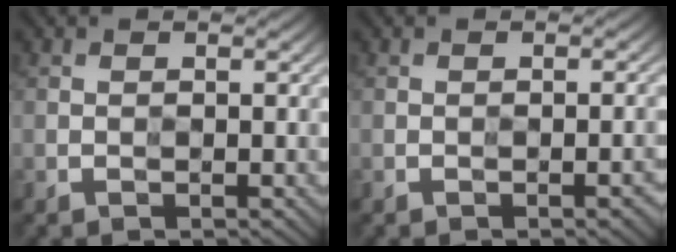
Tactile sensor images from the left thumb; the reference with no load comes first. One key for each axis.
{"total": 1.9, "fx": -1.0, "fy": 0.7, "fz": 1.5, "tx": -0.007, "ty": -0.004, "tz": -0.007}